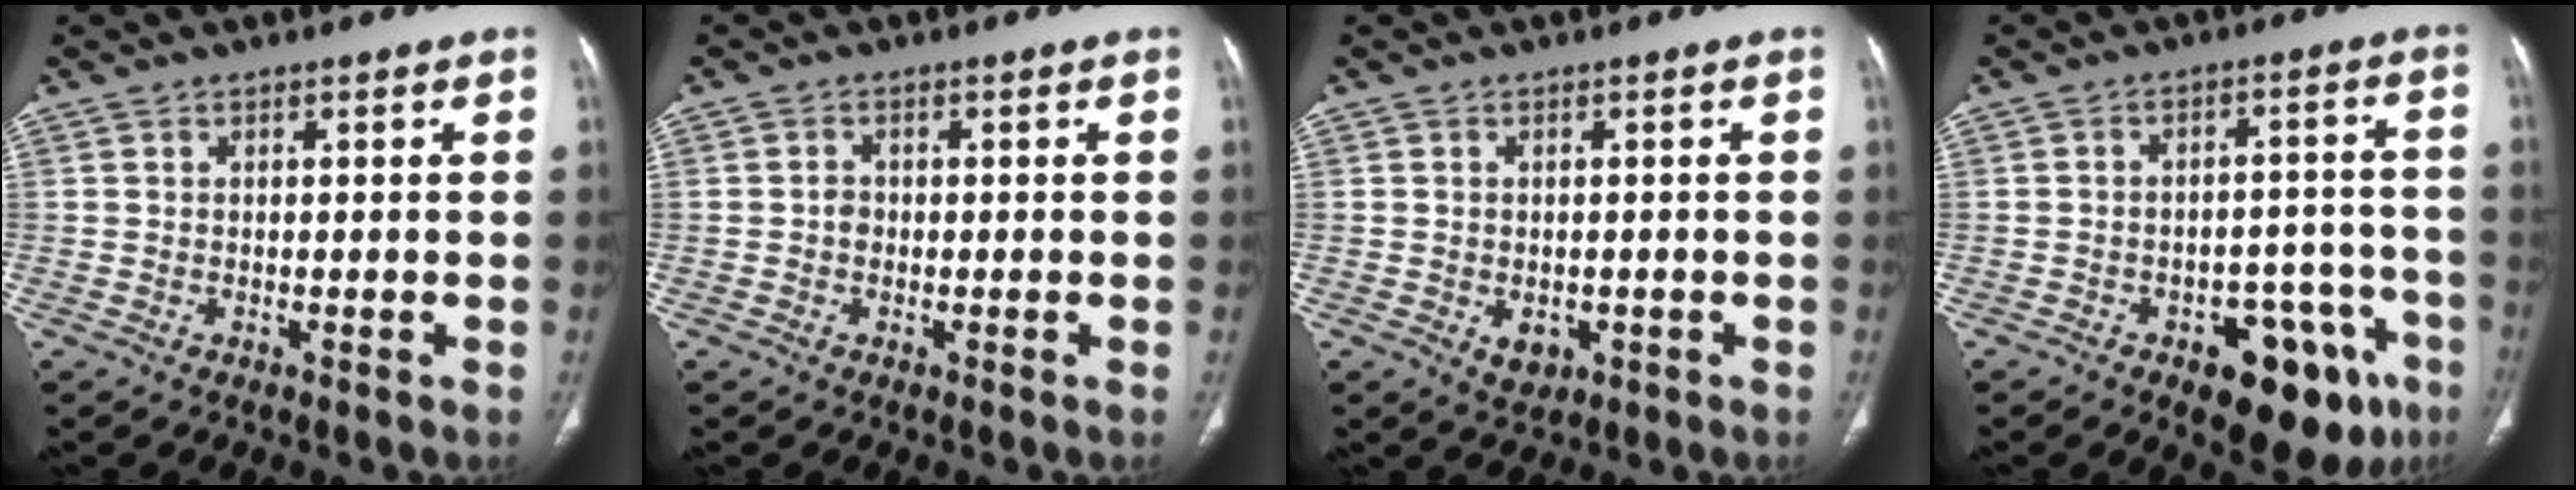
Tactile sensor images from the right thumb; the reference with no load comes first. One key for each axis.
{"total": 1.5, "fx": -0.3, "fy": 1.2, "fz": 0.7, "tx": -0.005, "ty": 0.006, "tz": -0.008}
{"total": 3.2, "fx": -0.9, "fy": 2.3, "fz": 1.9, "tx": -0.019, "ty": 0.000, "tz": -0.002}
{"total": 15.4, "fx": -8.1, "fy": 7.7, "fz": 10.5, "tx": -0.085, "ty": 0.052, "tz": -0.100}